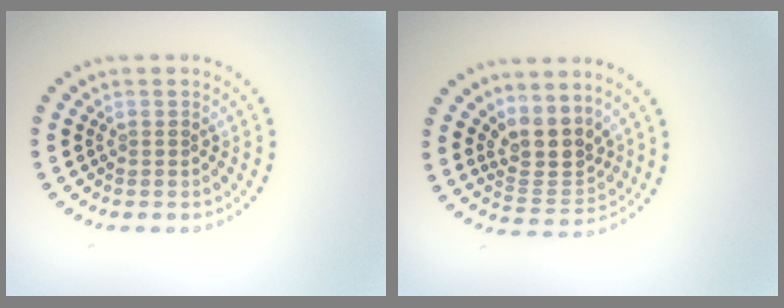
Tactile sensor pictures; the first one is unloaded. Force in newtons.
{"total": 3.8, "press": 3.2, "slide": 2.1}